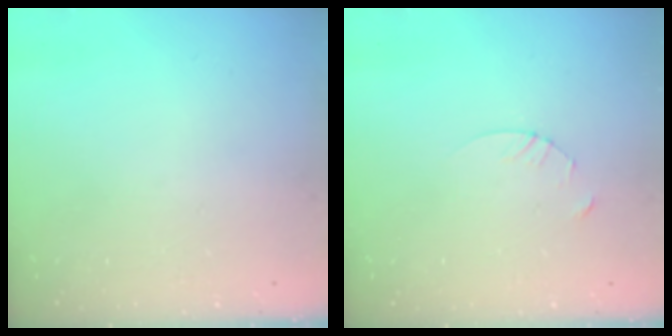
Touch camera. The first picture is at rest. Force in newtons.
{"total": 3.2, "press": 3.2, "slide": 0.3}